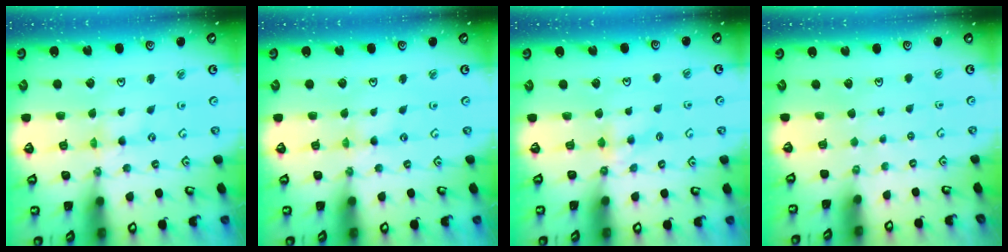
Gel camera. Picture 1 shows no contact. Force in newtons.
{"total": 0.0}
{"total": 3.8, "press": 3.7, "slide": 0.4}
{"total": 0.0}